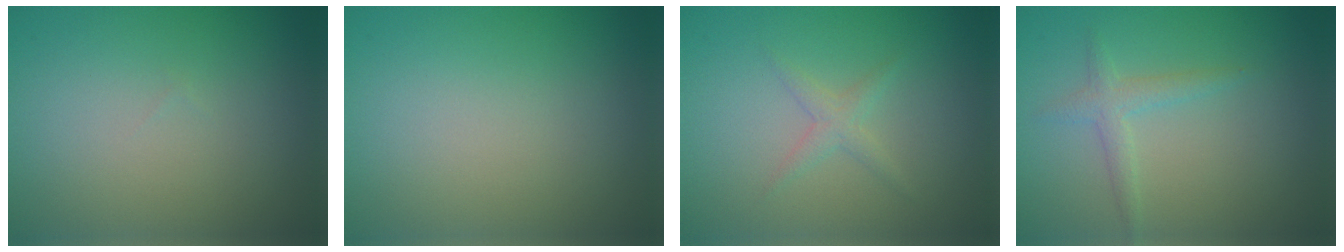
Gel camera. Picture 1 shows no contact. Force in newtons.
{"total": 0.0}
{"total": 1.3, "press": 1.3, "slide": 0.1}
{"total": 1.7, "press": 1.7, "slide": 0.0}